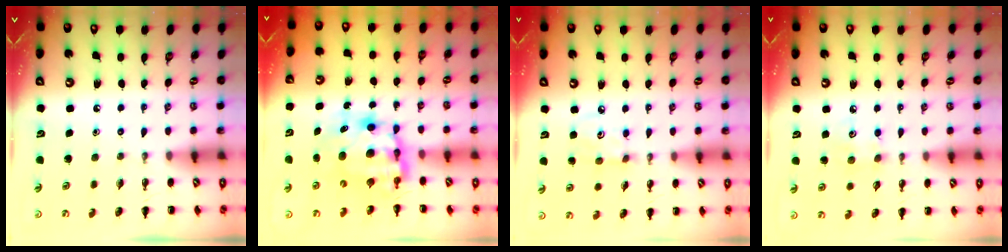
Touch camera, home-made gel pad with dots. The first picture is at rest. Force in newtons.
{"total": 7.9, "press": 7.6, "slide": 2.1}
{"total": 3.4, "press": 3.3, "slide": 1.0}
{"total": 5.2, "press": 5.1, "slide": 1.1}